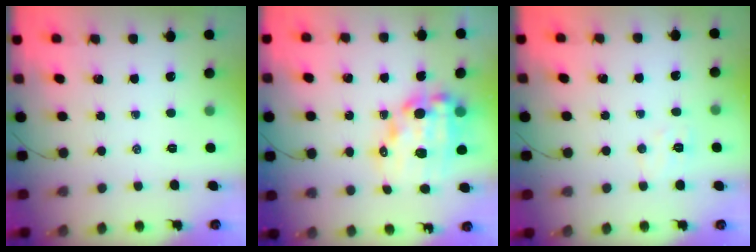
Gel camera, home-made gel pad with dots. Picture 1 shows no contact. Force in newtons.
{"total": 15.4, "press": 15.0, "slide": 3.5}
{"total": 5.0, "press": 4.9, "slide": 1.0}